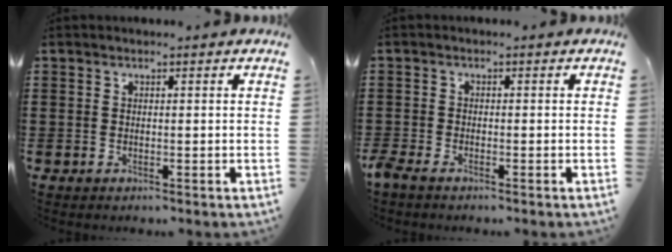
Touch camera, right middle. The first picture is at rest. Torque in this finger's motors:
{"motor_torque": [2.14, 0.00, 0.08, 0.07]}